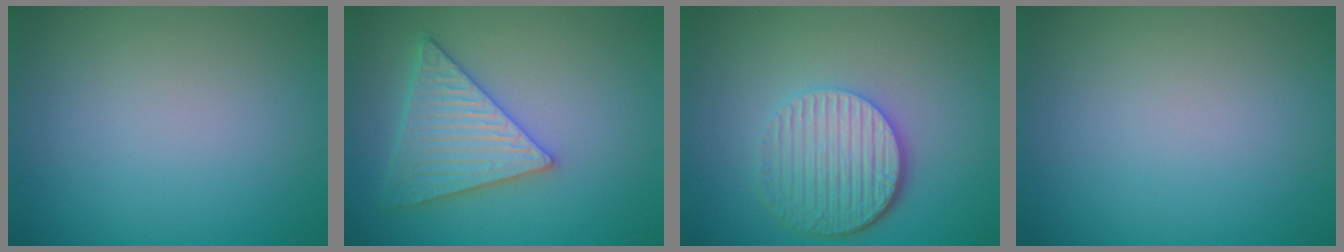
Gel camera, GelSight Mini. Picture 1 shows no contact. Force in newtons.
{"total": 5.3, "press": 4.7, "slide": 2.3}
{"total": 5.5, "press": 4.2, "slide": 3.5}
{"total": 0.0}